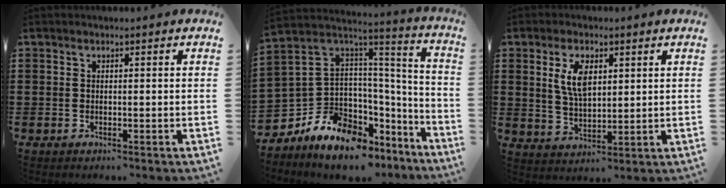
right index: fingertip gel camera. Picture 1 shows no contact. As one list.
[{"total": 9.2, "force": [-6.0, 6.3, 3.1], "torque": [-0.098, -0.009, -0.113]}, {"total": 6.1, "force": [2.1, 3.0, 4.9], "torque": [-0.105, 0.010, 0.036]}]